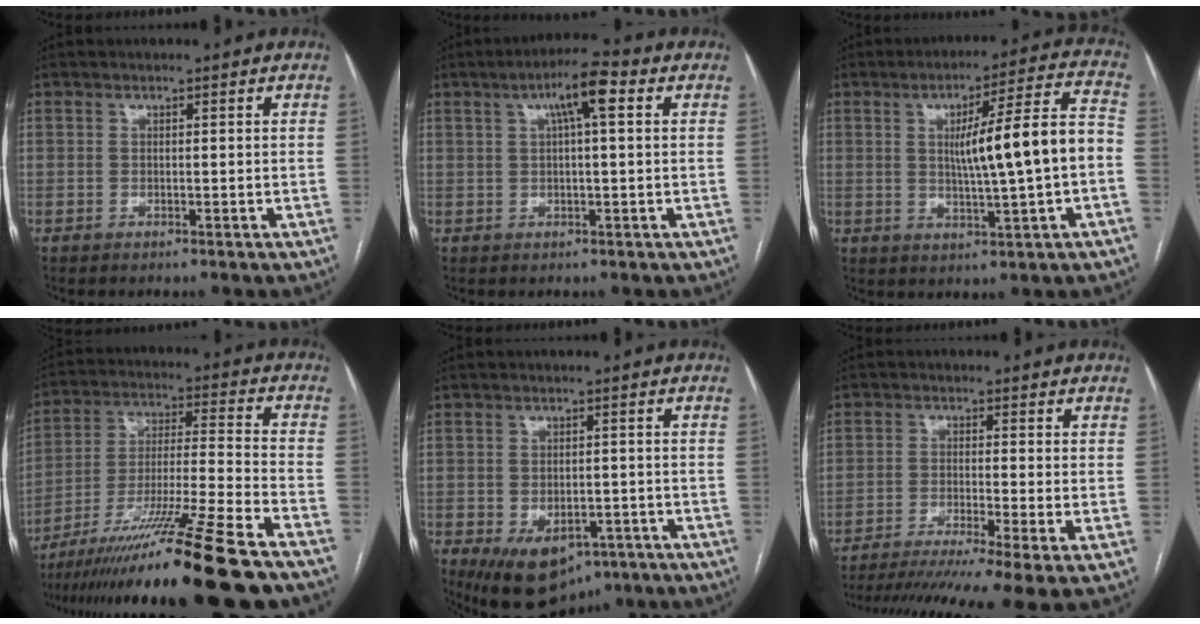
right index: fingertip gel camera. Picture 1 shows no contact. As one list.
[{"total": 6.2, "force": [2.2, 0.6, 5.8], "torque": [-0.101, 0.018, 0.032]}, {"total": 13.0, "force": [-0.4, 0.3, 13.0], "torque": [-0.195, 0.019, -0.004]}, {"total": 22.8, "force": [-17.6, -1.7, 14.3], "torque": [-0.232, -0.035, -0.302]}, {"total": 10.8, "force": [-5.9, 6.5, 6.4], "torque": [-0.109, -0.004, -0.076]}, {"total": 14.2, "force": [-10.6, -0.4, 9.5], "torque": [-0.141, -0.028, -0.168]}]